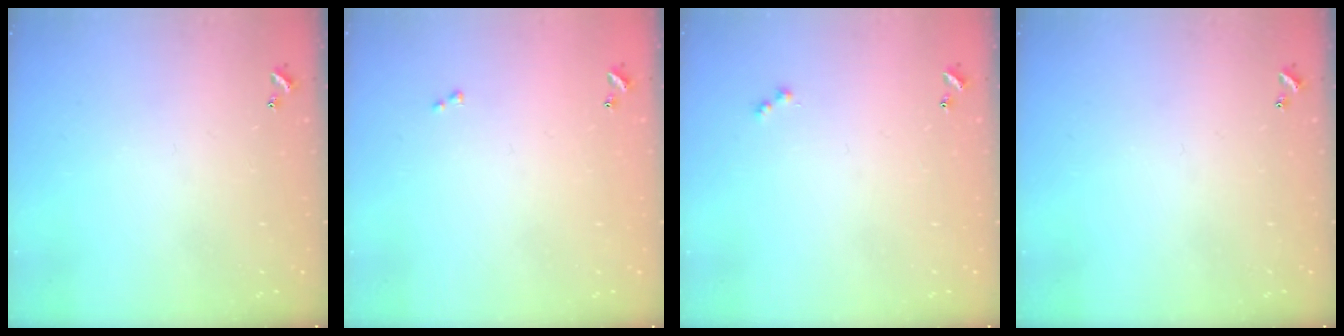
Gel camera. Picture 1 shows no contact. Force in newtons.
{"total": 0.5, "press": 0.3, "slide": 0.4}
{"total": 0.0}
{"total": 0.0}